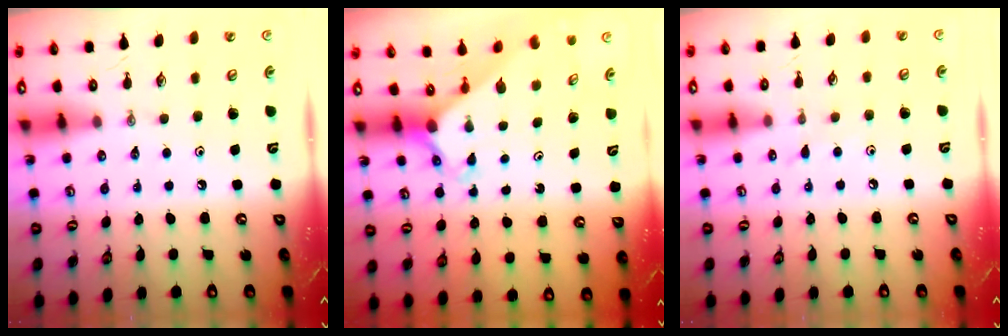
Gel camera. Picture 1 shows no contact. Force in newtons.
{"total": 2.7, "press": 2.7, "slide": 0.2}
{"total": 3.8, "press": 3.7, "slide": 0.6}